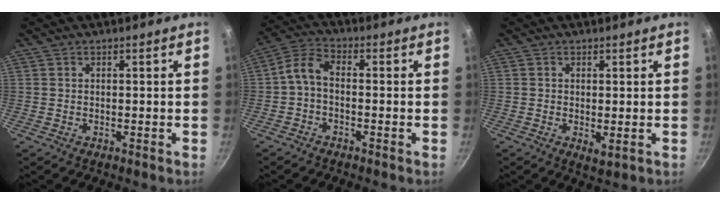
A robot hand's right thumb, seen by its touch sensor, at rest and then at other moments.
{"total": 5.0, "force": [-1.4, 2.6, 4.0], "torque": [-0.093, 0.030, -0.040]}
{"total": 2.3, "force": [0.0, 0.9, 2.1], "torque": [-0.034, -0.009, 0.001]}